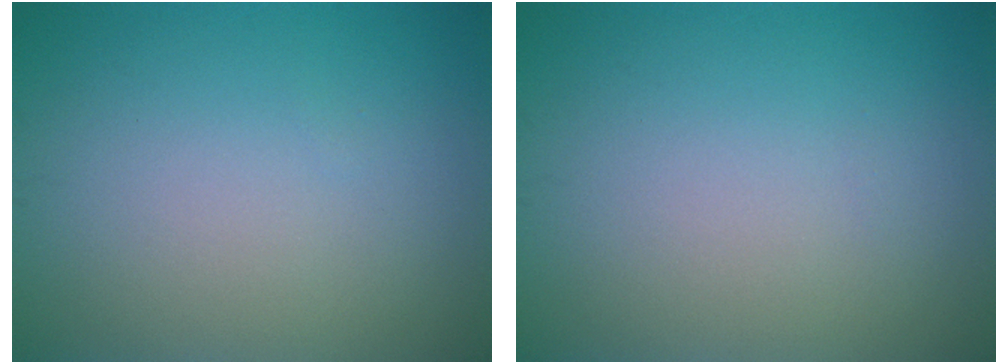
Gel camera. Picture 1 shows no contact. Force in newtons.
{"total": 0.0}